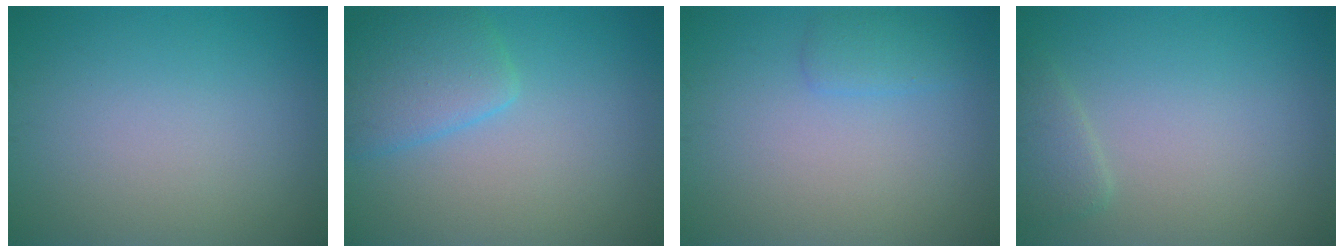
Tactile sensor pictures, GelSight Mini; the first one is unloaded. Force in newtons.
{"total": 3.9, "press": 3.9, "slide": 0.2}
{"total": 1.5, "press": 1.5, "slide": 0.1}
{"total": 1.6, "press": 1.6, "slide": 0.2}